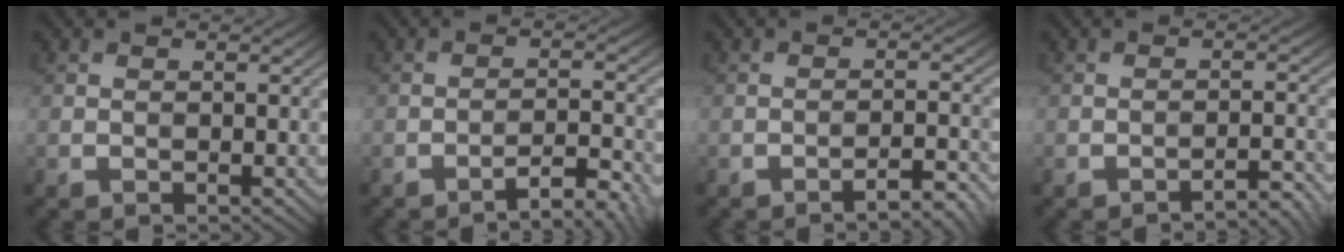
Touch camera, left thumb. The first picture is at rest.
{"total": 5.3, "force": [-3.9, 0.9, 3.5], "torque": [-0.048, 0.017, -0.060]}
{"total": 3.7, "force": [-2.9, 0.4, 2.2], "torque": [-0.032, 0.015, -0.047]}
{"total": 3.0, "force": [-2.6, 0.2, 1.5], "torque": [-0.013, 0.014, -0.042]}